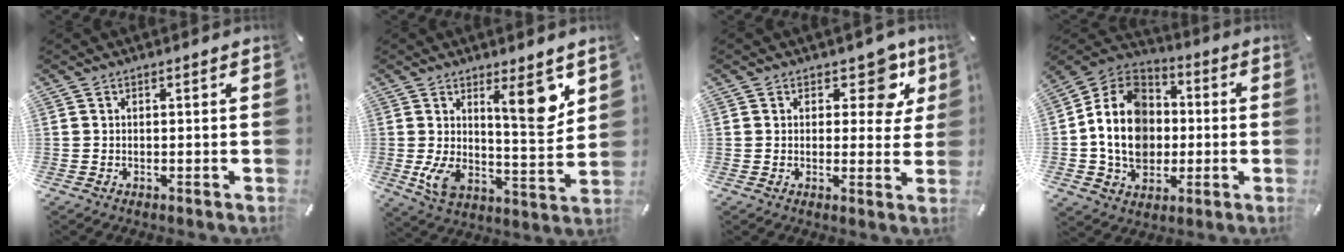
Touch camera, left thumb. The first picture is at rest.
{"total": 14.0, "force": [5.9, 5.3, 11.6], "torque": [-0.160, -0.038, 0.099]}
{"total": 9.2, "force": [4.6, 5.6, 5.8], "torque": [-0.055, -0.026, 0.072]}
{"total": 15.1, "force": [-2.1, 12.6, 8.0], "torque": [-0.182, 0.019, -0.037]}